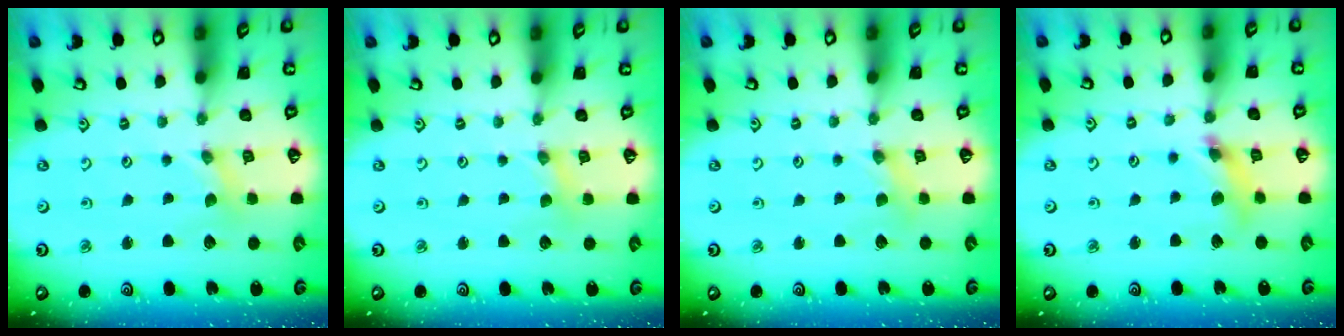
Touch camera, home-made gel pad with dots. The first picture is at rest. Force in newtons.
{"total": 0.6, "press": 0.6, "slide": 0.1}
{"total": 1.6, "press": 1.6, "slide": 0.1}
{"total": 8.5, "press": 8.4, "slide": 1.0}